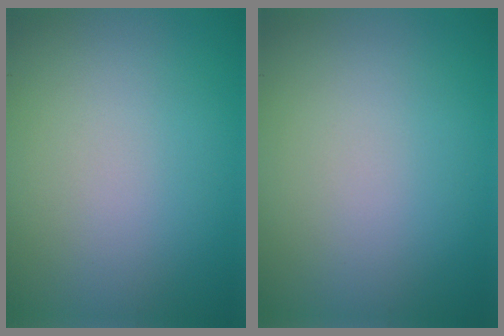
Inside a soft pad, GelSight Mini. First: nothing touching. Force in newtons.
{"total": 0.0}